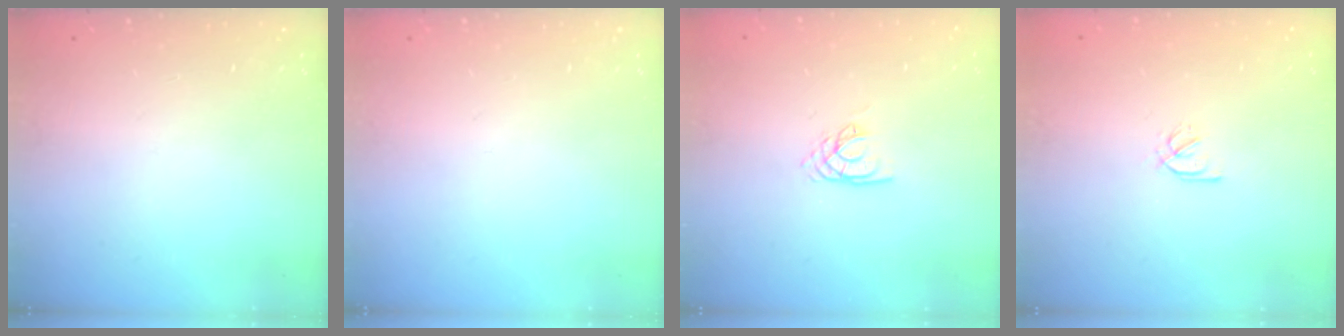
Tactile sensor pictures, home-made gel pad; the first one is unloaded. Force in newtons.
{"total": 0.0}
{"total": 3.1, "press": 3.1, "slide": 0.2}
{"total": 2.1, "press": 2.0, "slide": 0.7}